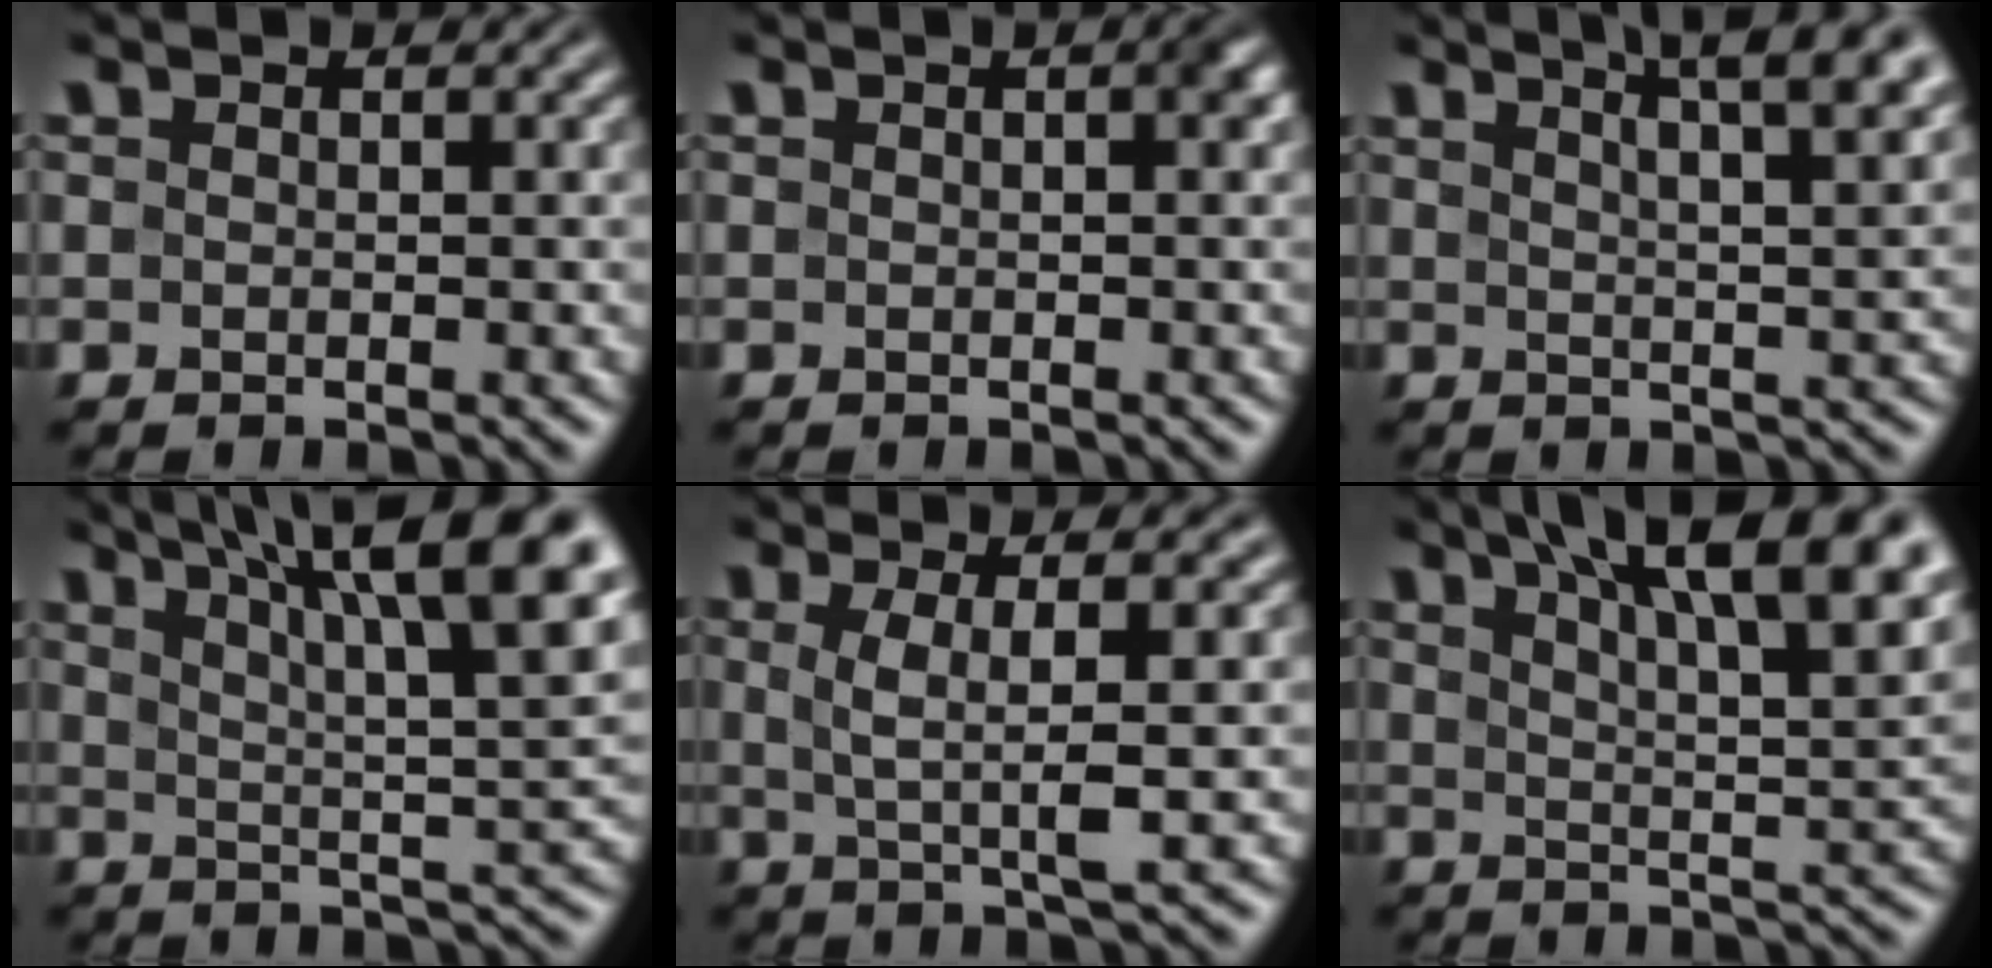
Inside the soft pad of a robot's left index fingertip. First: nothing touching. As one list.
[{"total": 1.1, "force": [0.2, 0.1, 1.0], "torque": [-0.014, 0.006, 0.004]}, {"total": 9.2, "force": [5.7, 2.6, 6.7], "torque": [-0.057, 0.035, 0.051]}, {"total": 13.8, "force": [7.6, 3.3, 11.0], "torque": [-0.149, 0.020, 0.109]}, {"total": 4.3, "force": [0.8, 0.9, 4.1], "torque": [-0.077, 0.000, 0.015]}, {"total": 12.8, "force": [7.4, 3.8, 9.6], "torque": [-0.115, 0.026, 0.091]}]